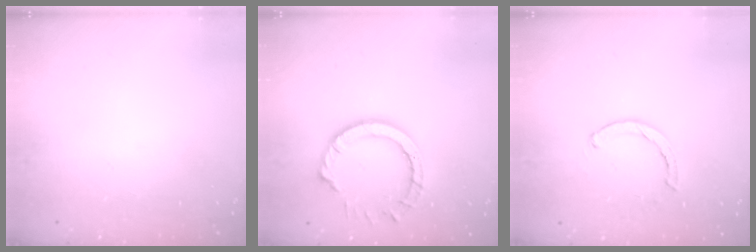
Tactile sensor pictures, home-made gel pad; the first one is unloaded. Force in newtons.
{"total": 10.6, "press": 10.6, "slide": 0.9}
{"total": 2.4, "press": 2.4, "slide": 0.1}